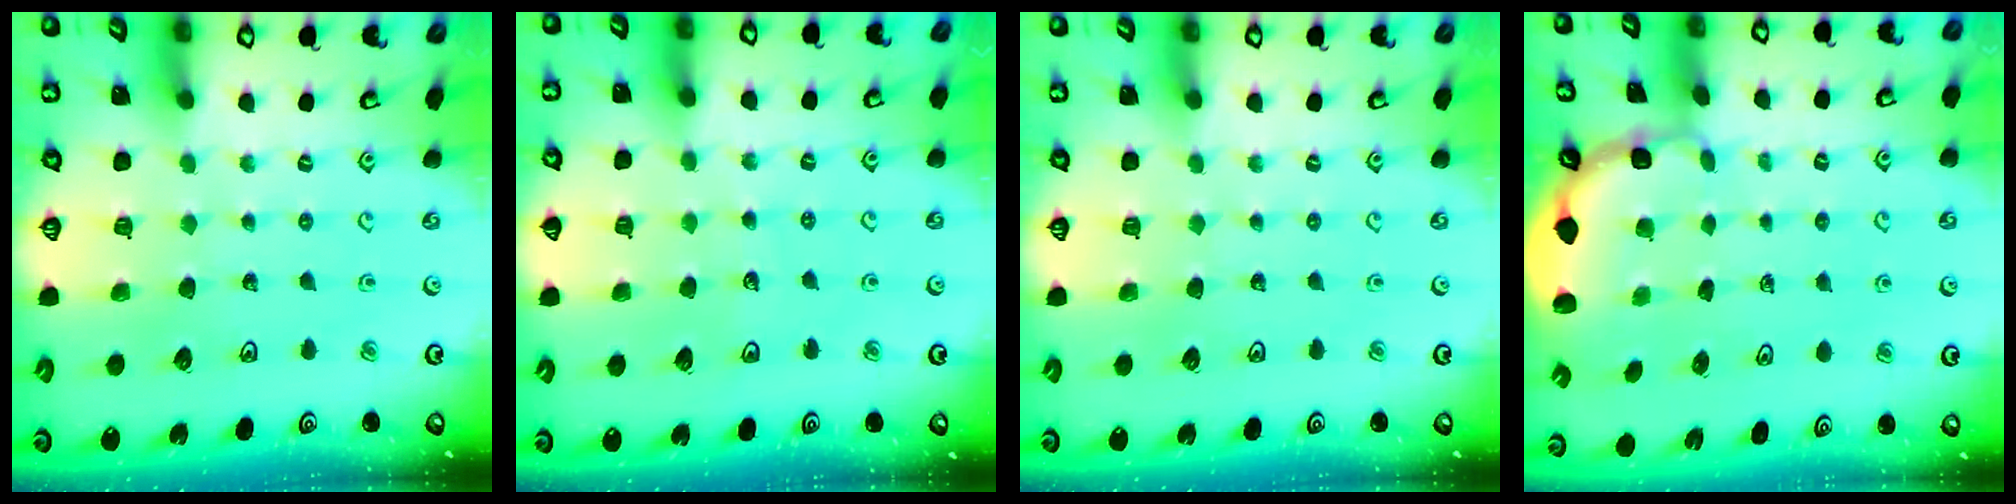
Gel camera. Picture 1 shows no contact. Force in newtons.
{"total": 3.0, "press": 3.0, "slide": 0.3}
{"total": 0.0}
{"total": 2.5, "press": 1.9, "slide": 1.6}